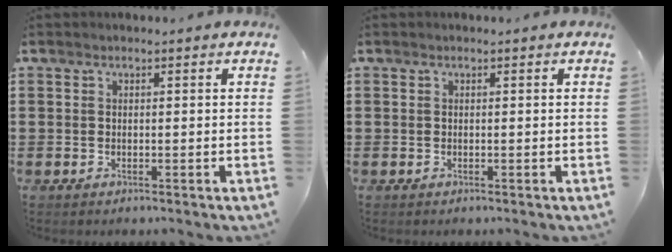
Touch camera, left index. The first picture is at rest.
{"total": 0.0}